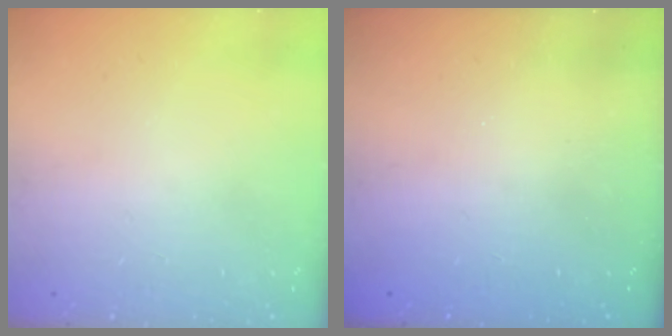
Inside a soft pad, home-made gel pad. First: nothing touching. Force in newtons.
{"total": 2.3, "press": 2.2, "slide": 0.8}